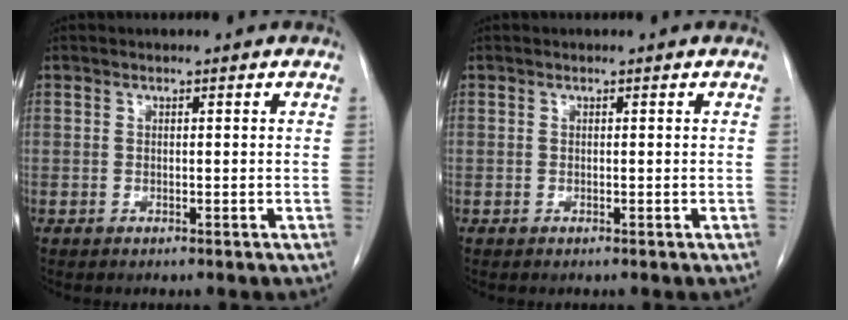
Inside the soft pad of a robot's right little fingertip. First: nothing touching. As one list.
[{"total": 0.0}]